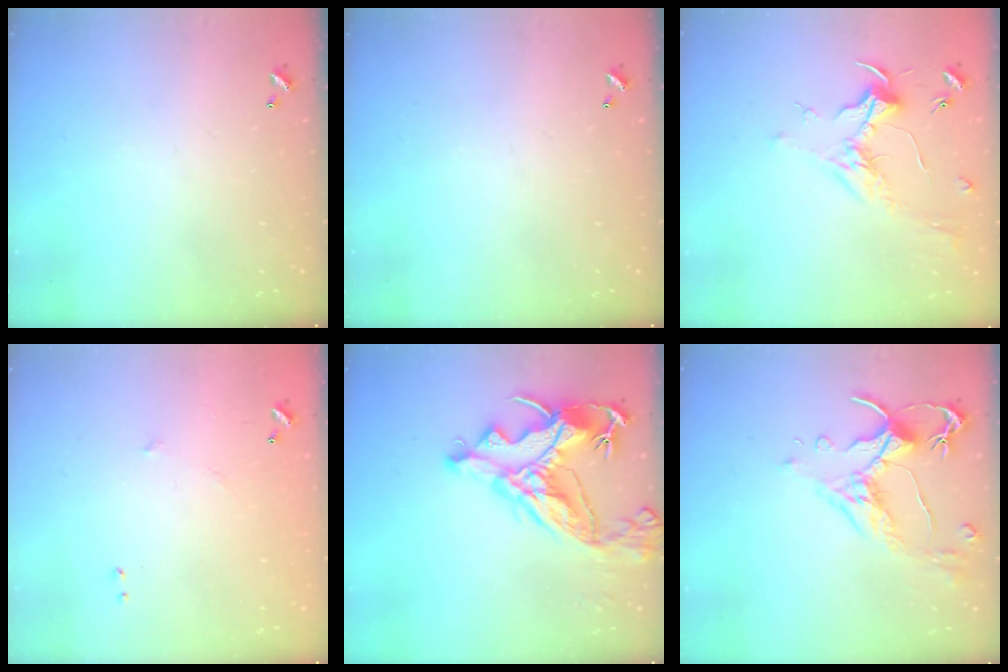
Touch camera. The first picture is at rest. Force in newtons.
{"total": 0.0}
{"total": 1.8, "press": 1.6, "slide": 0.7}
{"total": 7.0, "press": 7.0, "slide": 0.6}
{"total": 16.7, "press": 16.6, "slide": 2.3}
{"total": 2.6, "press": 2.2, "slide": 1.3}